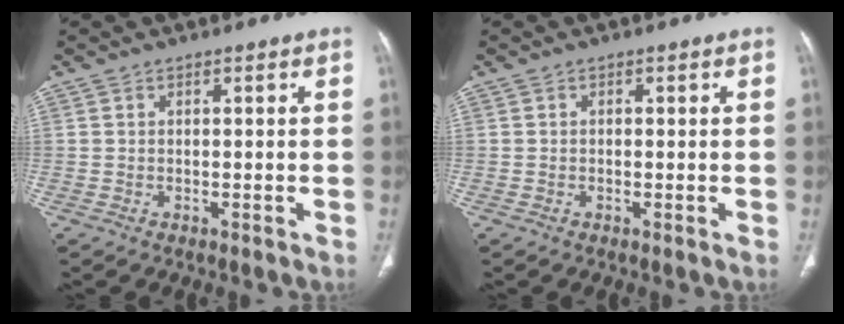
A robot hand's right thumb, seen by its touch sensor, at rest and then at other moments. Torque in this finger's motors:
{"motor_torque": [-0.32, 0.11, -0.39, 0.26, -0.03]}